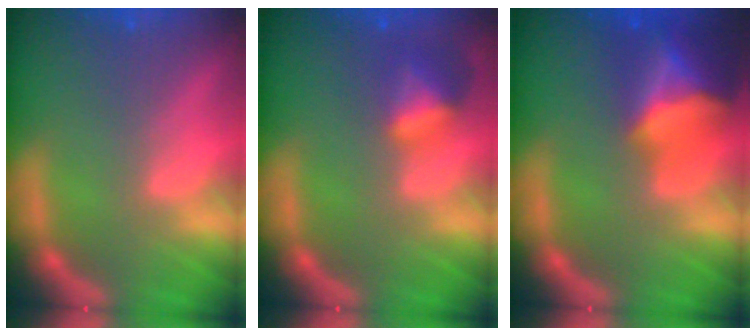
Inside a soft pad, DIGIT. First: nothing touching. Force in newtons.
{"total": 2.9}
{"total": 8.0}